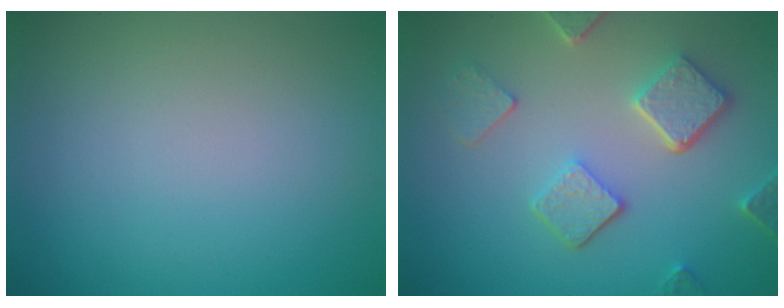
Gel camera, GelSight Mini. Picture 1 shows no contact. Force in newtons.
{"total": 4.9, "press": 3.9, "slide": 3.1}